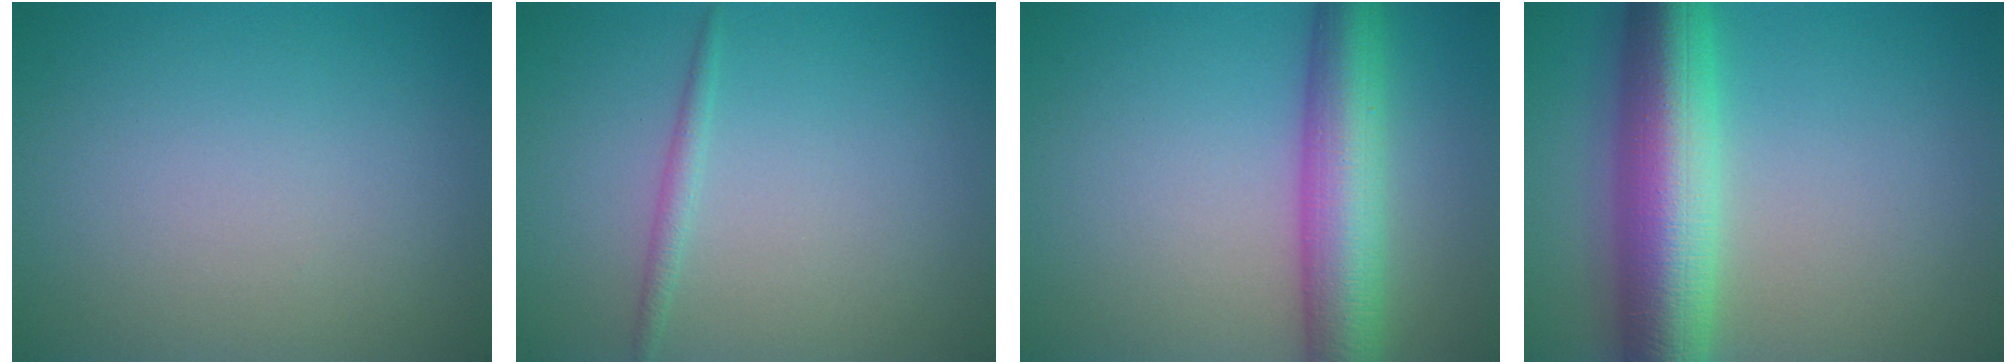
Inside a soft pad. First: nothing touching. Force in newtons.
{"total": 1.1, "press": 1.1, "slide": 0.0}
{"total": 7.7, "press": 7.7, "slide": 0.2}
{"total": 10.1, "press": 10.1, "slide": 0.2}